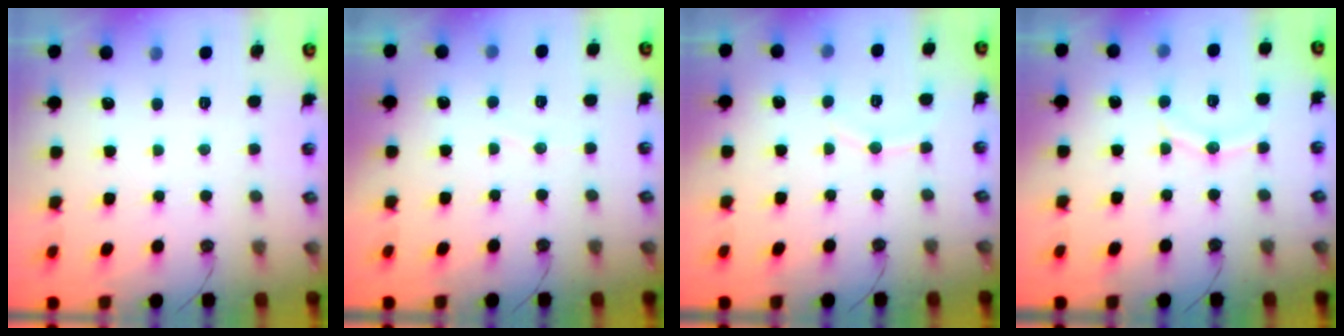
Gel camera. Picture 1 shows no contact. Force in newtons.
{"total": 2.2, "press": 2.0, "slide": 0.9}
{"total": 5.3, "press": 5.2, "slide": 1.3}
{"total": 8.9, "press": 8.7, "slide": 2.1}